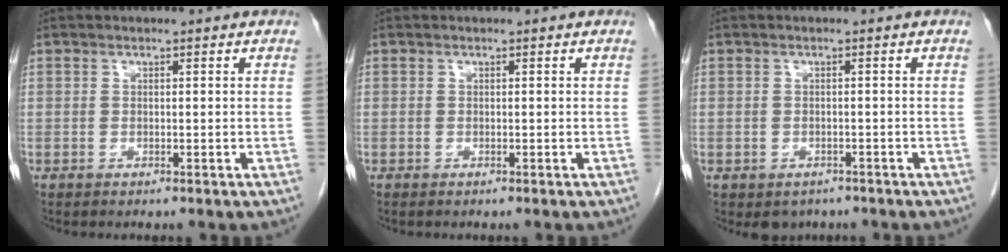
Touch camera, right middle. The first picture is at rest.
{"total": 0.0}
{"total": 2.9, "force": [-2.2, 1.9, 0.6], "torque": [-0.006, 0.003, -0.025]}